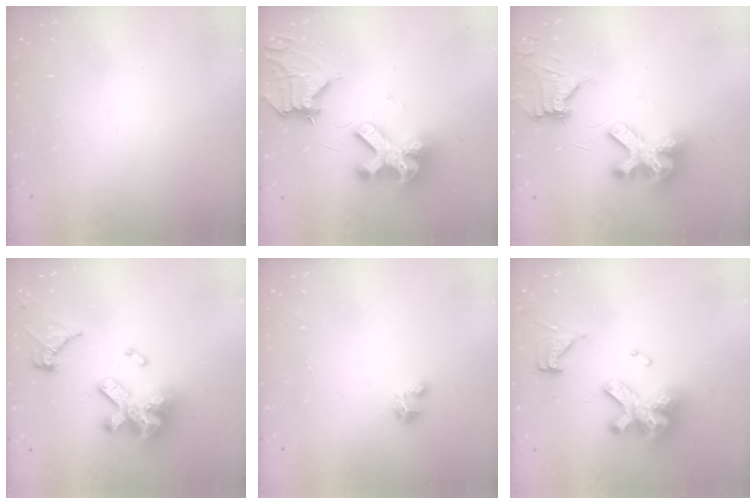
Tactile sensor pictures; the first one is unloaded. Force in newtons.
{"total": 17.0, "press": 16.9, "slide": 1.9}
{"total": 13.6, "press": 13.5, "slide": 1.6}
{"total": 14.5, "press": 13.9, "slide": 4.0}
{"total": 3.2, "press": 3.2, "slide": 0.2}
{"total": 14.8, "press": 14.7, "slide": 1.7}